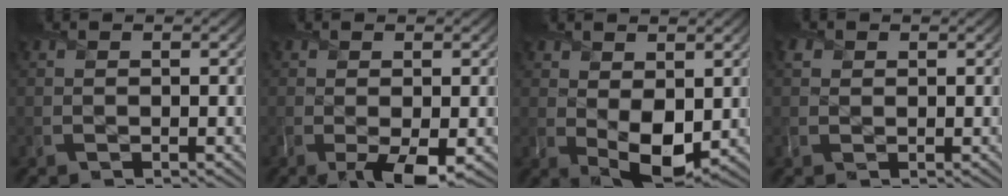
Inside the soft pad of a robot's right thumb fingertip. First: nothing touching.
{"total": 3.0, "force": [-1.1, 0.7, 2.7], "torque": [-0.049, -0.012, -0.014]}
{"total": 5.5, "force": [0.5, 3.4, 4.3], "torque": [-0.087, -0.013, 0.017]}
{"total": 1.0, "force": [0.4, 1.0, -0.1], "torque": [0.002, -0.001, 0.009]}